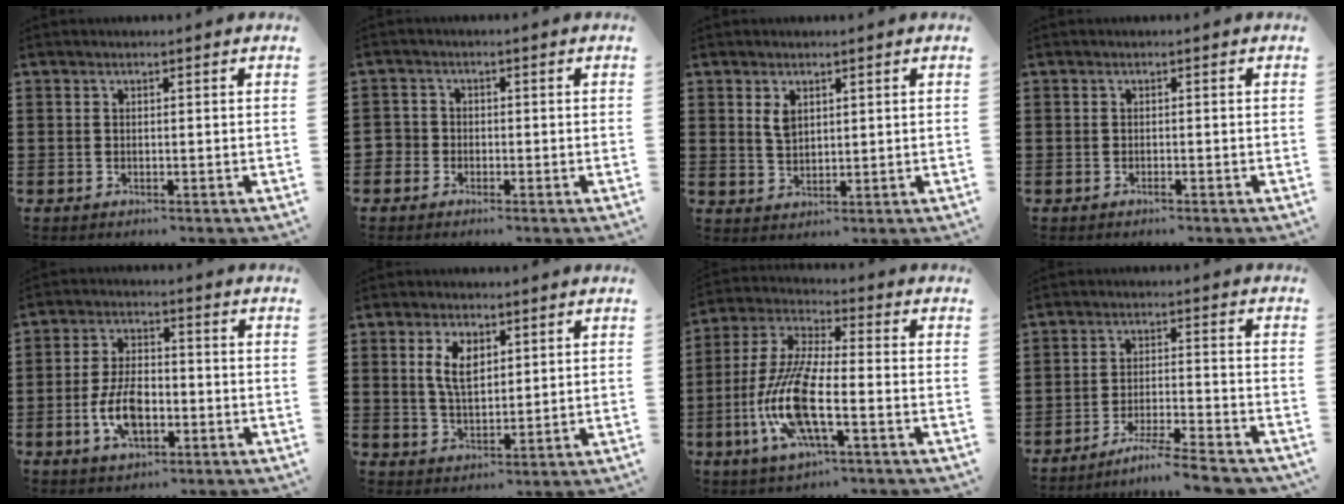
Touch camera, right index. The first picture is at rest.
{"total": 1.8, "force": [-1.2, 1.4, 0.0], "torque": [-0.008, 0.002, -0.028]}
{"total": 2.7, "force": [1.4, 1.5, 1.8], "torque": [-0.041, 0.002, 0.027]}
{"total": 0.6, "force": [-0.4, 0.0, 0.4], "torque": [-0.008, -0.004, -0.007]}
{"total": 6.9, "force": [-2.0, 3.5, 5.6], "torque": [-0.123, 0.002, -0.039]}
{"total": 5.7, "force": [2.1, 3.0, 4.3], "torque": [-0.087, 0.010, 0.034]}
{"total": 12.1, "force": [-4.0, 3.1, 11.1], "torque": [-0.250, -0.020, -0.076]}
{"total": 5.7, "force": [-5.2, -0.7, 2.2], "torque": [-0.043, -0.014, -0.101]}